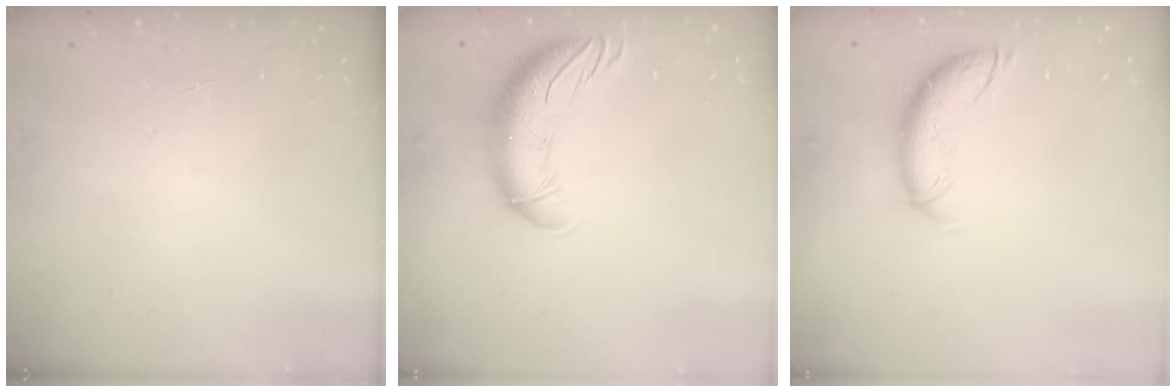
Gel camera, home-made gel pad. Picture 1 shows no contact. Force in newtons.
{"total": 12.4, "press": 12.0, "slide": 2.9}
{"total": 10.8, "press": 10.6, "slide": 1.8}